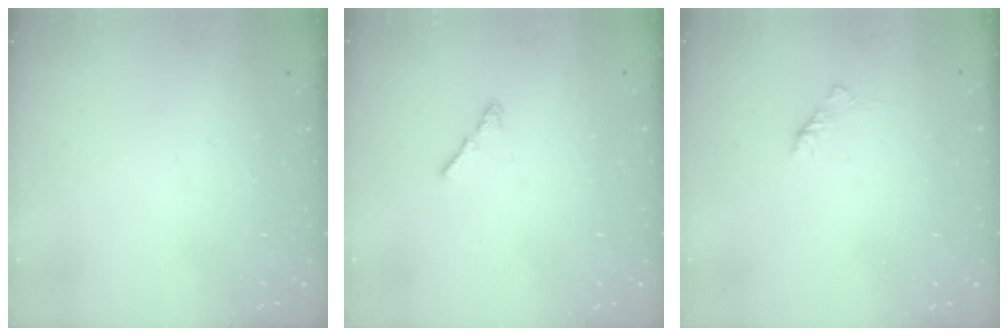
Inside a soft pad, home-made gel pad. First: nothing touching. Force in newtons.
{"total": 1.2, "press": 1.1, "slide": 0.5}
{"total": 2.0, "press": 1.9, "slide": 0.6}